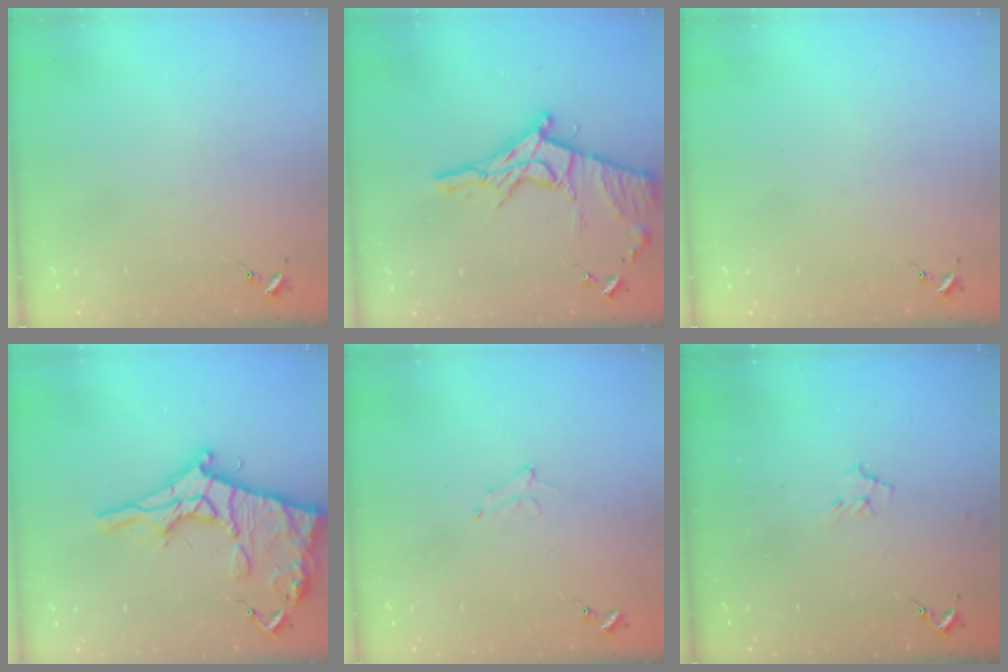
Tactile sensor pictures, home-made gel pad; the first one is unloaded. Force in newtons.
{"total": 16.9, "press": 16.8, "slide": 1.4}
{"total": 0.0}
{"total": 21.2, "press": 21.2, "slide": 1.8}
{"total": 5.4, "press": 5.3, "slide": 0.8}
{"total": 6.2, "press": 6.1, "slide": 0.9}